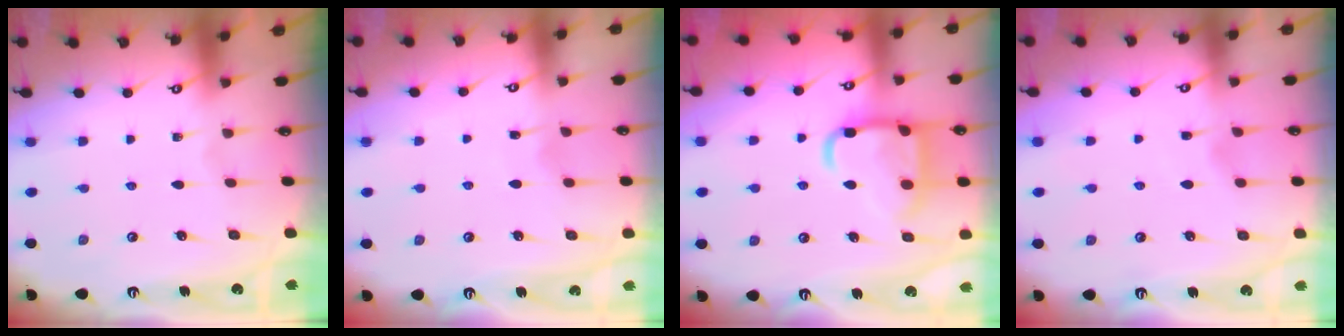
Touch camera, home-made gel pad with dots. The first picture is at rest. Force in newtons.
{"total": 3.1, "press": 3.1, "slide": 0.4}
{"total": 15.9, "press": 15.8, "slide": 1.6}
{"total": 2.1, "press": 2.1, "slide": 0.3}